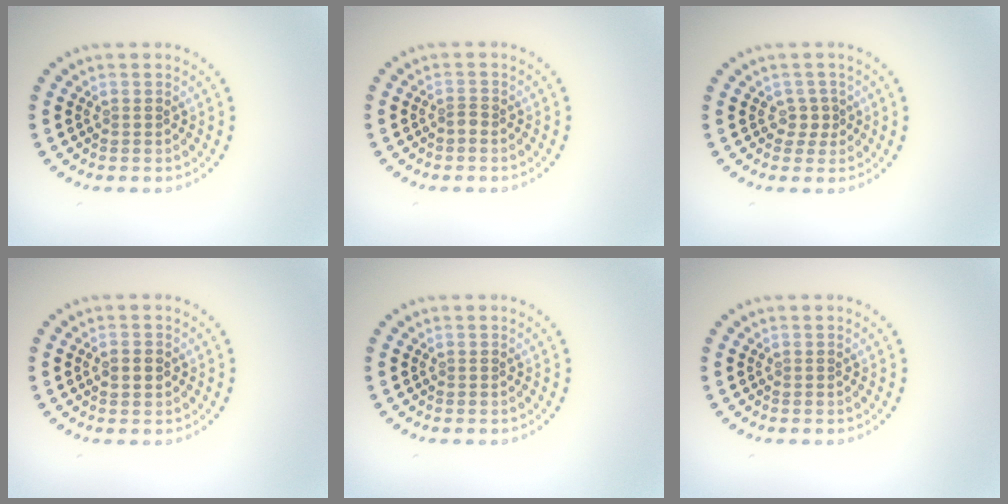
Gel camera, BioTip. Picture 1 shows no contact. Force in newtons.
{"total": 0.9, "press": 0.6, "slide": 0.6}
{"total": 1.4, "press": 1.1, "slide": 0.9}
{"total": 2.1, "press": 2.1, "slide": 0.1}
{"total": 0.0}
{"total": 0.0}